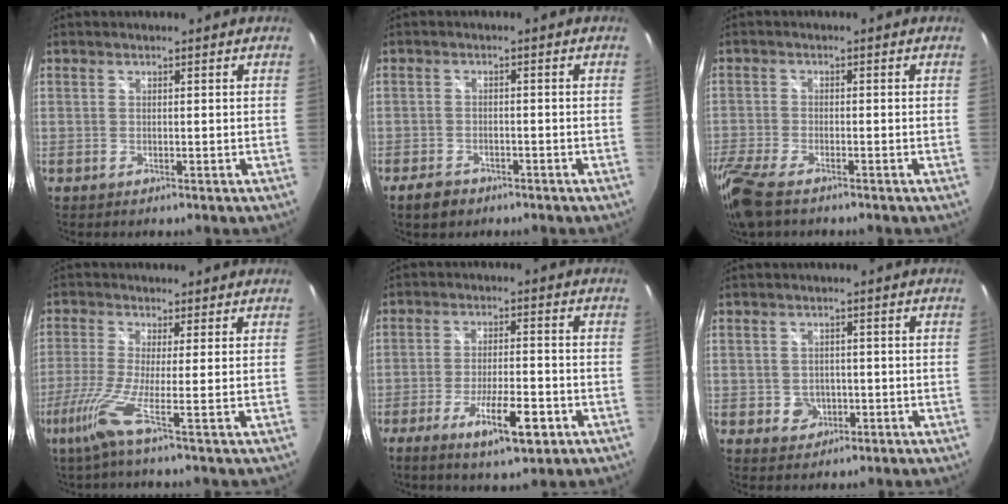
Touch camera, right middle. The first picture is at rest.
{"total": 4.2, "force": [-3.0, 2.4, 1.6], "torque": [-0.047, 0.000, -0.047]}
{"total": 10.6, "force": [-7.9, 3.2, 6.2], "torque": [-0.162, -0.039, -0.152]}
{"total": 6.5, "force": [-3.3, -1.9, 5.3], "torque": [-0.147, -0.017, -0.071]}
{"total": 9.6, "force": [-5.1, 2.0, 7.9], "torque": [-0.157, -0.015, -0.079]}
{"total": 3.7, "force": [-1.0, 3.5, 1.0], "torque": [-0.024, 0.004, -0.007]}